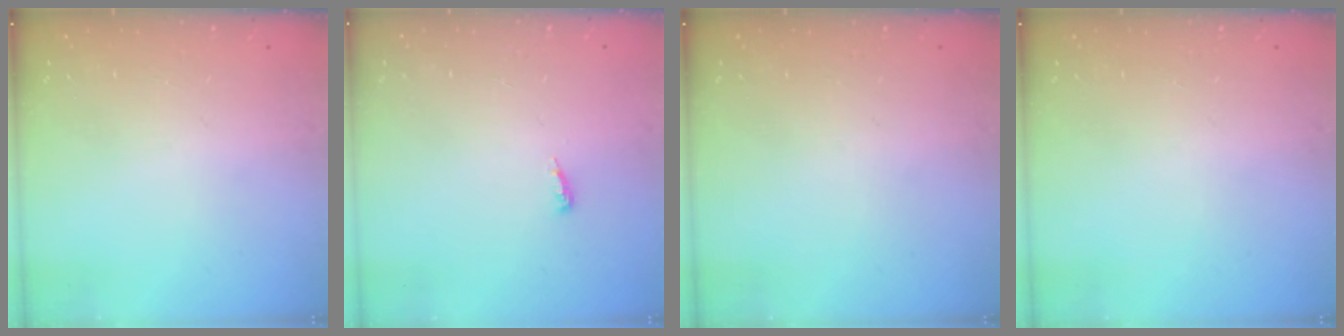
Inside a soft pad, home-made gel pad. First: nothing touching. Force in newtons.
{"total": 4.6, "press": 4.5, "slide": 0.9}
{"total": 0.0}
{"total": 0.0}